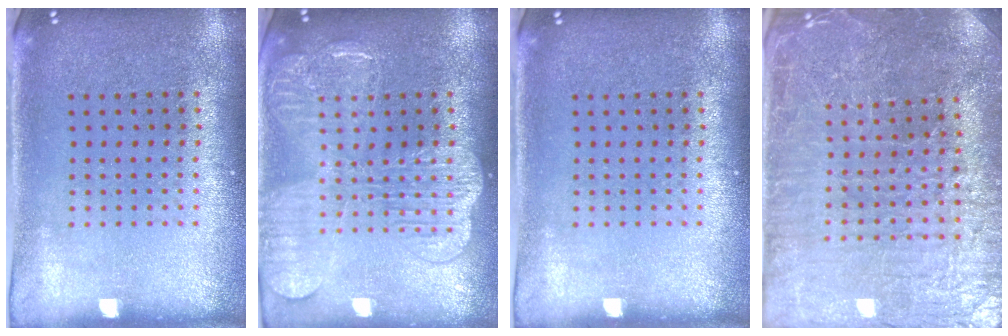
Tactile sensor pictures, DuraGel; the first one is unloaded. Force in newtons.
{"total": 4.0, "press": 4.0, "slide": 0.5}
{"total": 0.0}
{"total": 3.8, "press": 3.7, "slide": 0.6}